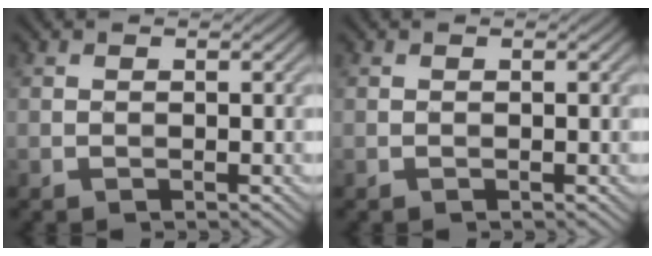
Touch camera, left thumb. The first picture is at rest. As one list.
[{"total": 0.0}]